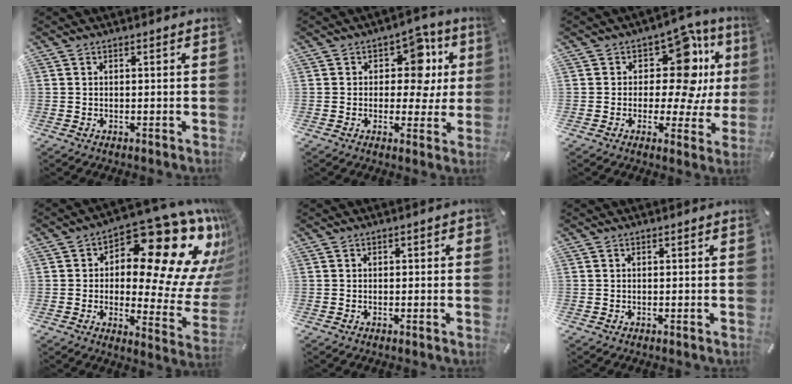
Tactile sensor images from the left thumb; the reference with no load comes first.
{"total": 11.2, "force": [3.6, 7.7, 7.3], "torque": [-0.092, -0.017, 0.060]}
{"total": 15.6, "force": [4.9, 8.8, 11.9], "torque": [-0.157, -0.034, 0.082]}
{"total": 21.6, "force": [10.3, 10.1, 16.0], "torque": [-0.197, -0.094, 0.163]}
{"total": 0.9, "force": [-0.2, 0.6, 0.6], "torque": [-0.009, 0.004, -0.005]}
{"total": 0.0}